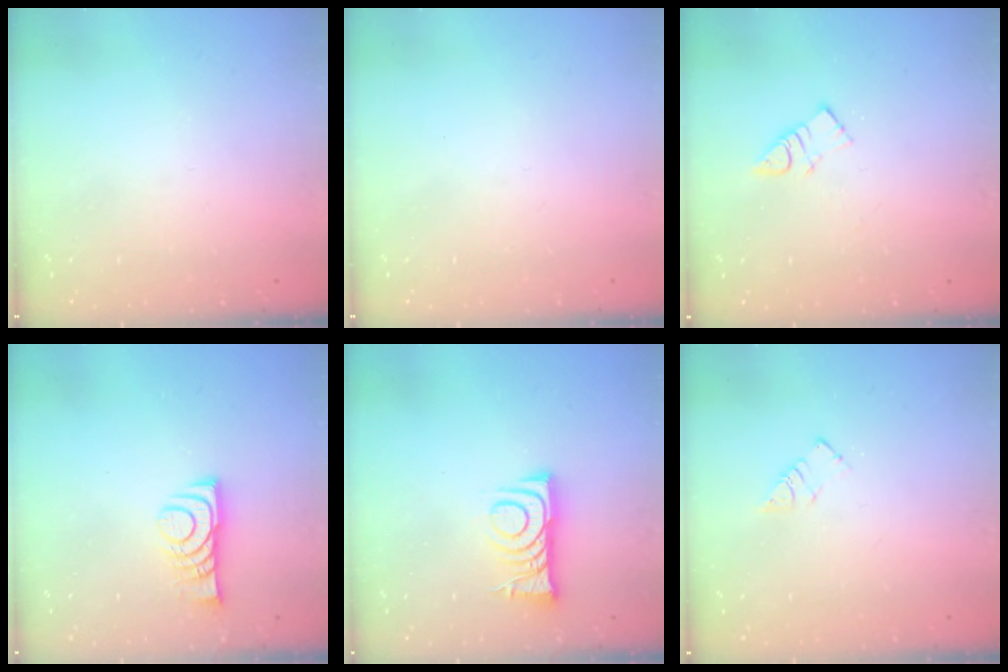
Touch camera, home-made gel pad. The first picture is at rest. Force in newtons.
{"total": 1.7, "press": 1.6, "slide": 0.1}
{"total": 5.6, "press": 5.6, "slide": 0.1}
{"total": 8.6, "press": 8.5, "slide": 0.8}
{"total": 7.5, "press": 7.5, "slide": 0.6}
{"total": 3.3, "press": 3.3, "slide": 0.3}